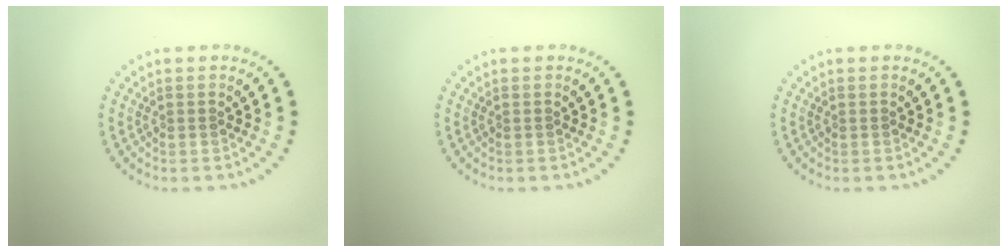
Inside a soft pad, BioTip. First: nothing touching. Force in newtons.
{"total": 0.0}
{"total": 0.0}